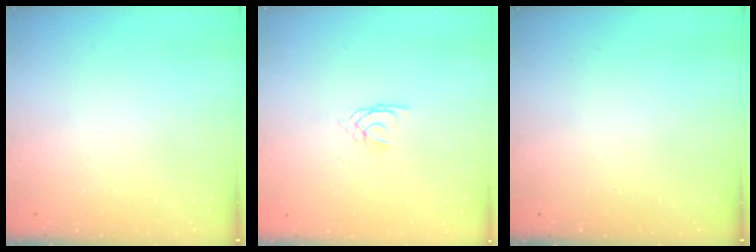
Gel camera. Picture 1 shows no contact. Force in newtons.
{"total": 1.7, "press": 1.7, "slide": 0.1}
{"total": 0.0}